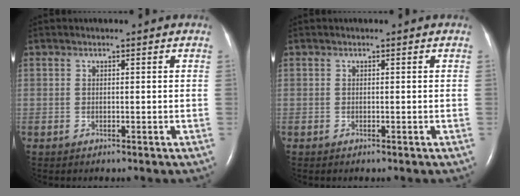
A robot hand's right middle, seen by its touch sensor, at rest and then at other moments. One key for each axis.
{"total": 0.0}